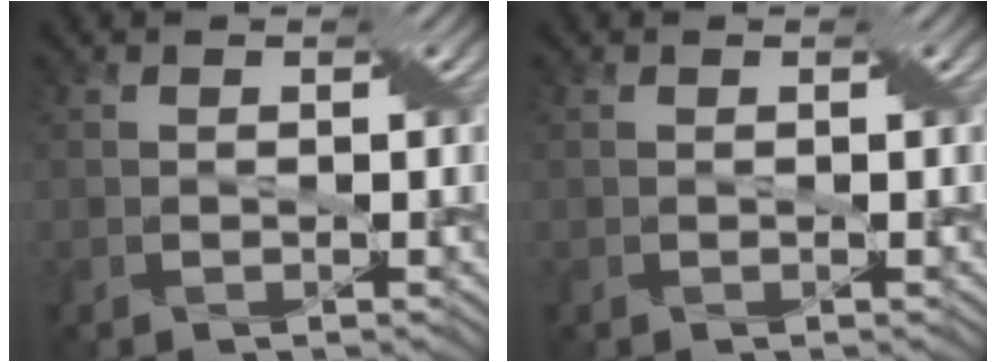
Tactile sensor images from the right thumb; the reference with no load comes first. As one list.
[{"total": 0.0}]